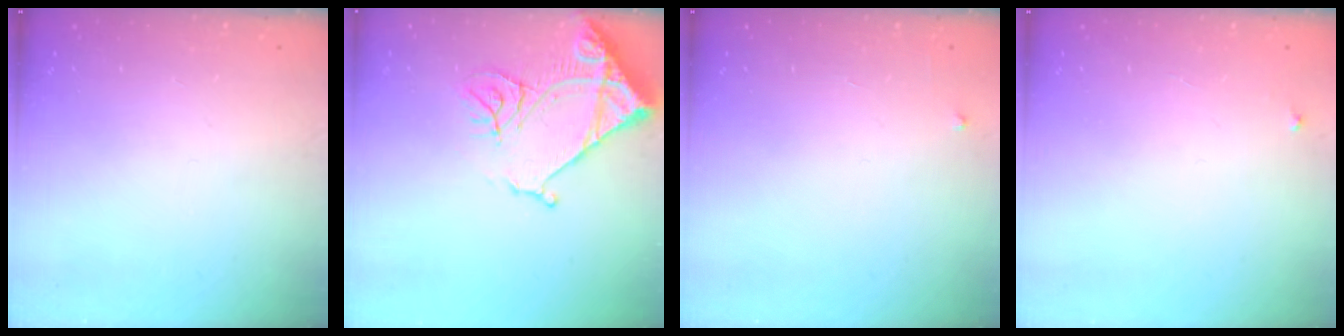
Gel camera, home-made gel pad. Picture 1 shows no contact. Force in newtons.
{"total": 14.4, "press": 14.3, "slide": 1.7}
{"total": 2.3, "press": 2.3, "slide": 0.3}
{"total": 2.2, "press": 2.2, "slide": 0.1}